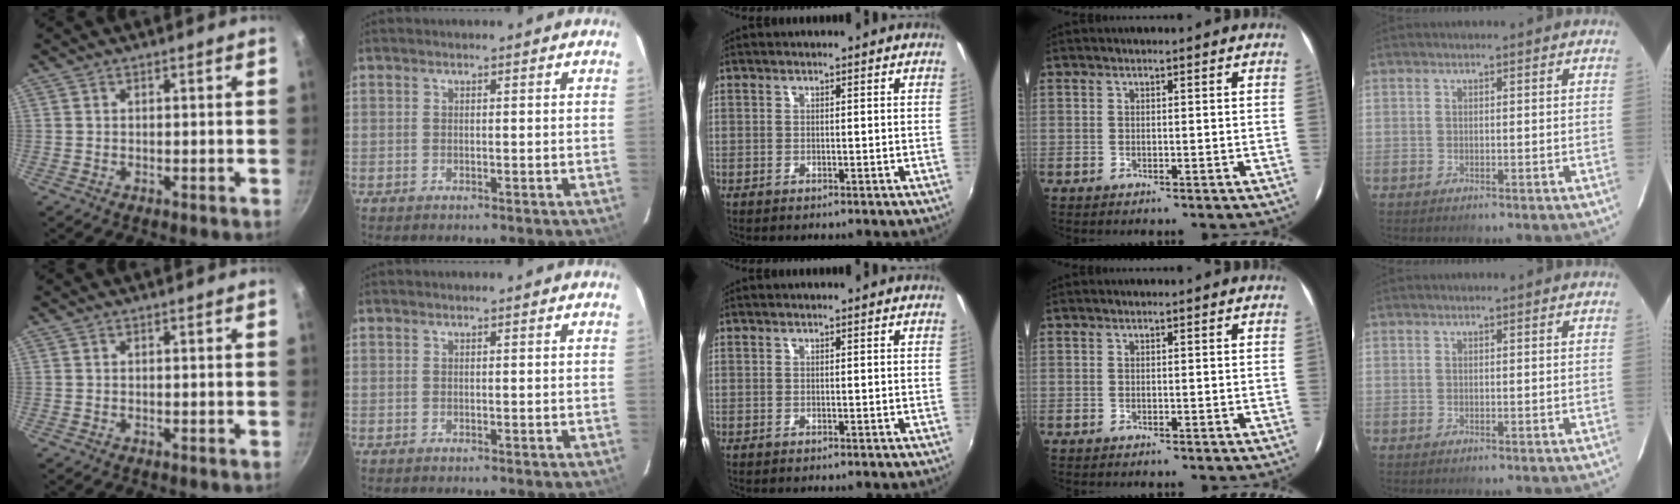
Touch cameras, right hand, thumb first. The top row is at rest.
{}